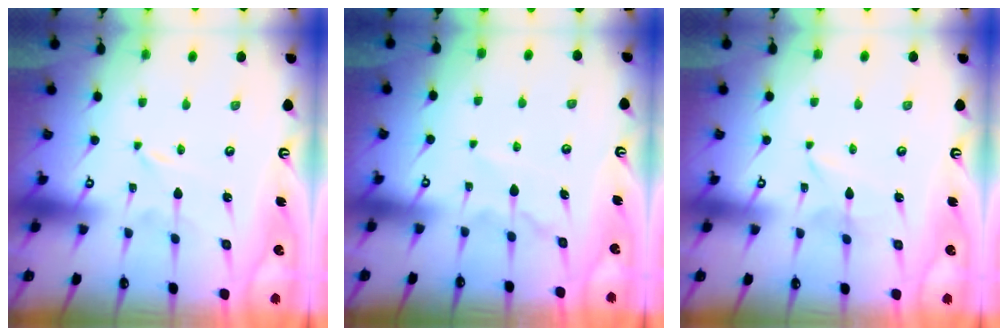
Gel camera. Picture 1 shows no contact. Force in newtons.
{"total": 7.1, "press": 7.0, "slide": 0.9}
{"total": 1.9, "press": 1.9, "slide": 0.2}